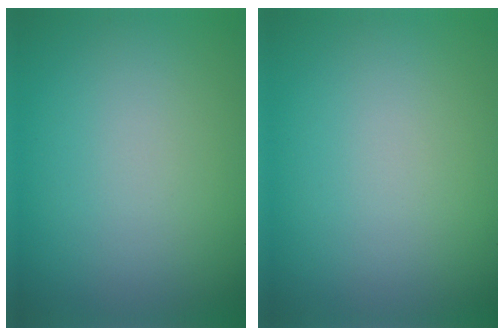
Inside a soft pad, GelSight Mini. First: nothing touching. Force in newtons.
{"total": 0.0}